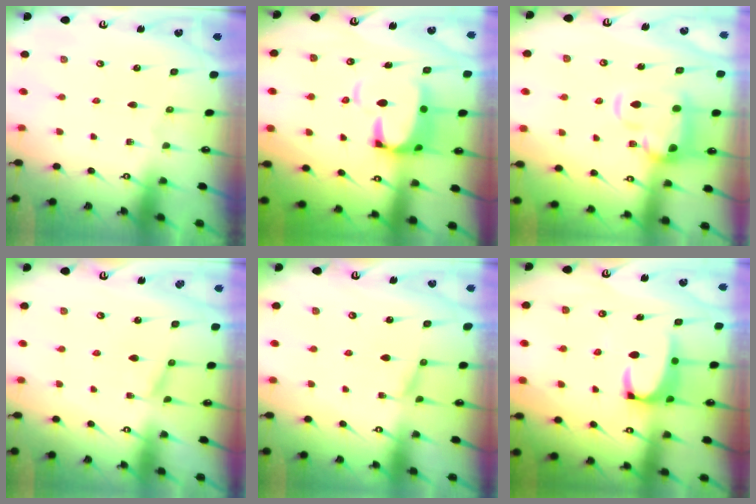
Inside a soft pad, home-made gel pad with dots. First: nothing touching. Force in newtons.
{"total": 4.7, "press": 4.5, "slide": 1.4}
{"total": 5.7, "press": 5.5, "slide": 1.5}
{"total": 0.8, "press": 0.3, "slide": 0.8}
{"total": 1.2, "press": 0.9, "slide": 0.8}
{"total": 2.1, "press": 1.8, "slide": 0.9}